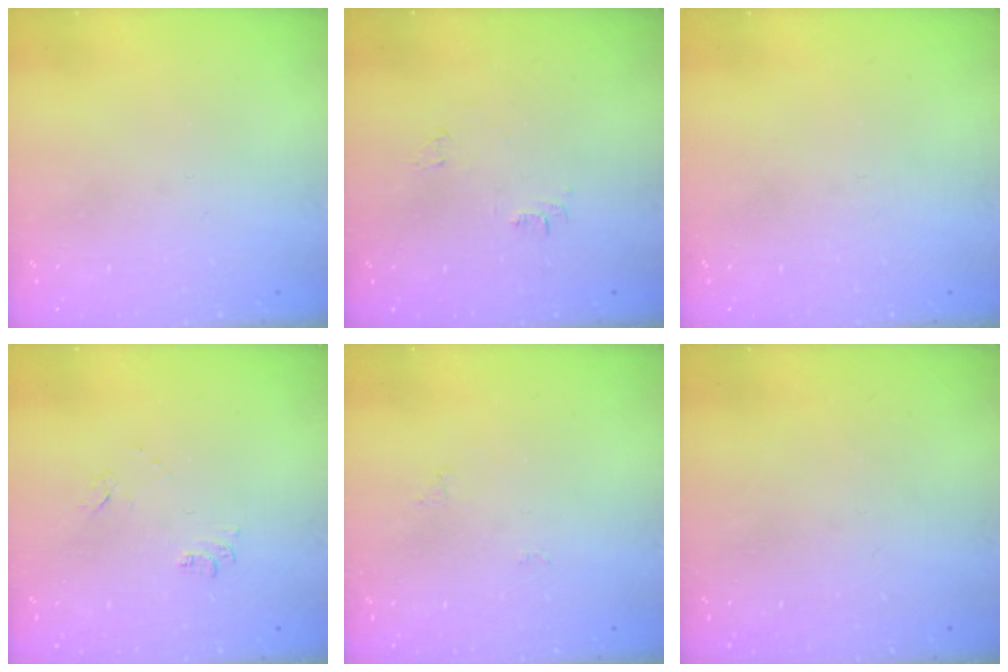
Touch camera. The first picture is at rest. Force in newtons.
{"total": 3.4, "press": 3.4, "slide": 0.4}
{"total": 0.0}
{"total": 6.4, "press": 6.4, "slide": 0.7}
{"total": 3.8, "press": 3.8, "slide": 0.4}
{"total": 0.0}